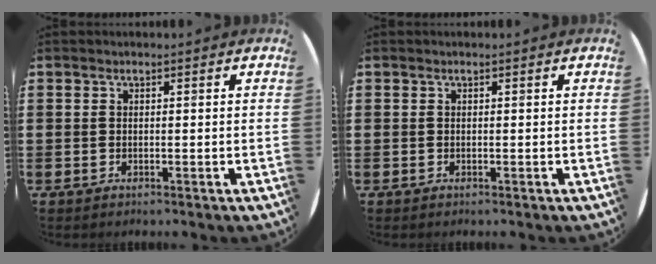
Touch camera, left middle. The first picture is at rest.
{"total": 0.0}